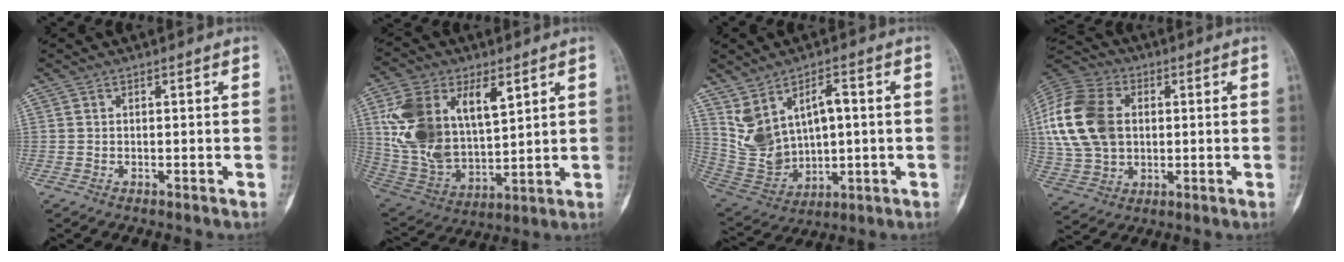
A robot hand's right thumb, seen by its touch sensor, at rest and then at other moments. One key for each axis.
{"total": 19.7, "fx": 6.8, "fy": 11.5, "fz": 14.4, "tx": -0.260, "ty": -0.023, "tz": 0.141}
{"total": 13.2, "fx": 3.1, "fy": 8.5, "fz": 9.6, "tx": -0.154, "ty": -0.002, "tz": 0.086}
{"total": 18.6, "fx": 2.6, "fy": 13.3, "fz": 12.8, "tx": -0.257, "ty": 0.012, "tz": 0.050}